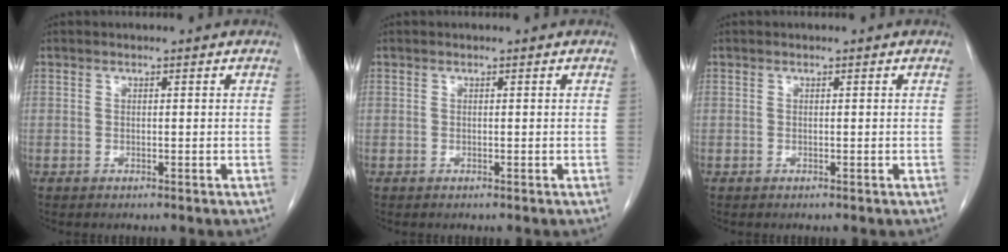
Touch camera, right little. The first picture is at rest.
{"total": 0.0}
{"total": 0.0}